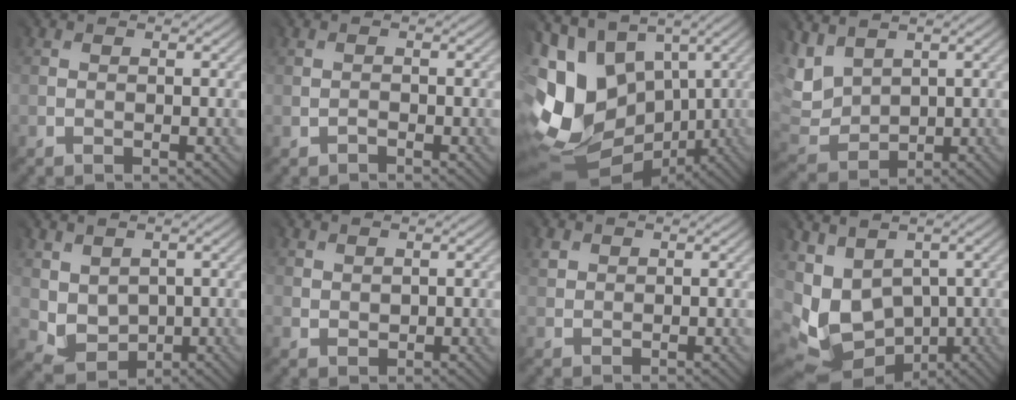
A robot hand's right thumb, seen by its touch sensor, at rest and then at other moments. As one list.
[{"total": 1.1, "force": [-0.5, -0.5, -0.9], "torque": [0.015, 0.000, -0.010]}, {"total": 15.8, "force": [0.4, 11.9, 10.4], "torque": [-0.237, -0.024, 0.046]}, {"total": 6.0, "force": [4.2, 3.7, 2.2], "torque": [-0.111, 0.009, 0.085]}, {"total": 3.1, "force": [1.2, 2.8, 0.8], "torque": [-0.054, -0.015, 0.028]}, {"total": 1.6, "force": [1.4, 0.6, -0.5], "torque": [-0.005, 0.000, 0.028]}, {"total": 1.8, "force": [1.4, 0.8, -0.8], "torque": [0.000, 0.000, 0.029]}, {"total": 9.6, "force": [0.7, 7.8, 5.6], "torque": [-0.168, -0.015, 0.046]}]